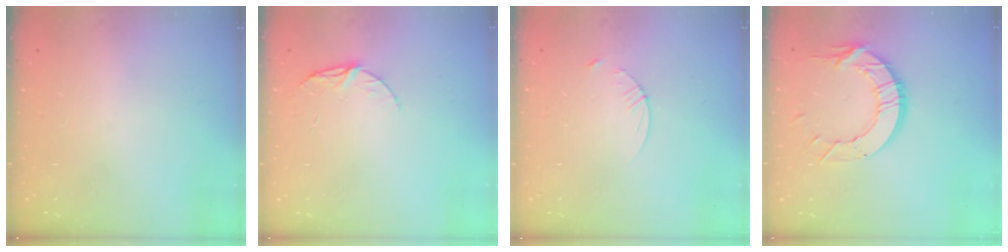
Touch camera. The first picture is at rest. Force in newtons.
{"total": 7.6, "press": 7.6, "slide": 0.6}
{"total": 3.8, "press": 3.8, "slide": 0.5}
{"total": 12.2, "press": 12.2, "slide": 0.7}